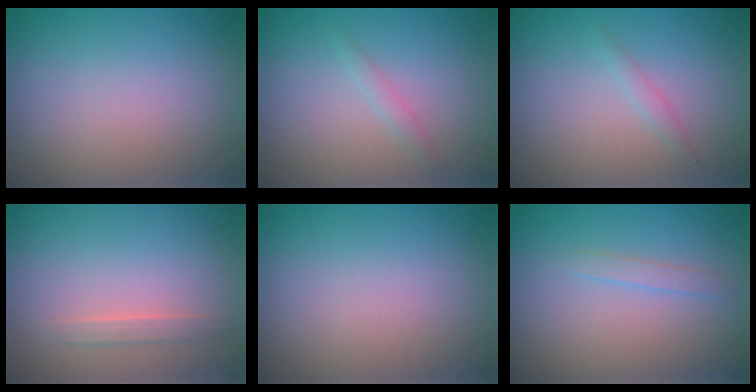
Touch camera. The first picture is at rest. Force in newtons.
{"total": 0.8, "press": 0.8, "slide": 0.0}
{"total": 0.8, "press": 0.8, "slide": 0.1}
{"total": 1.1, "press": 1.1, "slide": 0.2}
{"total": 0.0}
{"total": 1.0, "press": 1.0, "slide": 0.1}